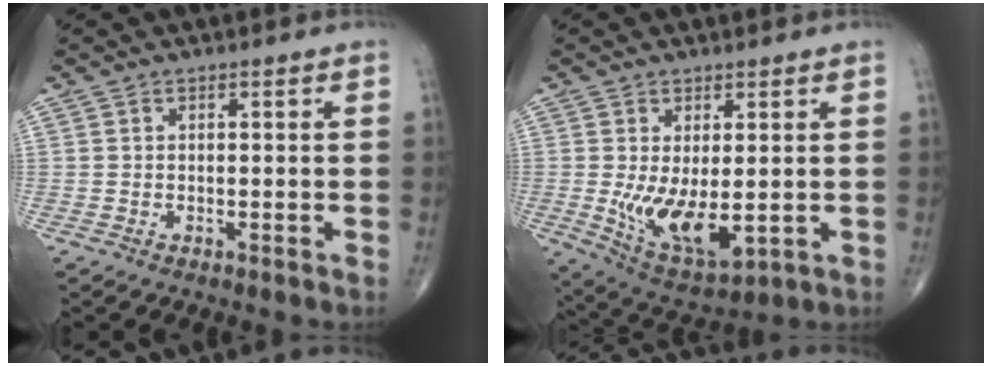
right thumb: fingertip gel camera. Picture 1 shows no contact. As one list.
[{"total": 10.8, "force": [-0.9, 5.1, 9.6], "torque": [-0.160, -0.028, 0.004]}]